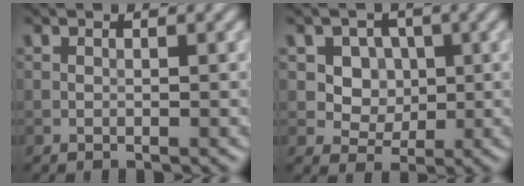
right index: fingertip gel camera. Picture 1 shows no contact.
{"total": 4.8, "force": [1.3, 4.1, 2.2], "torque": [-0.038, -0.007, 0.027]}